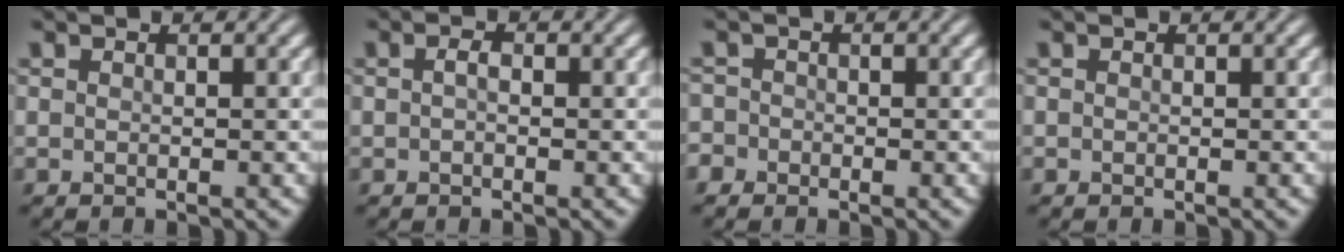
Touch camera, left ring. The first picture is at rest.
{"total": 1.0, "force": [0.0, 0.5, 0.8], "torque": [-0.017, 0.002, -0.003]}
{"total": 1.4, "force": [-0.8, 1.1, 0.1], "torque": [0.007, 0.005, -0.019]}
{"total": 0.0}